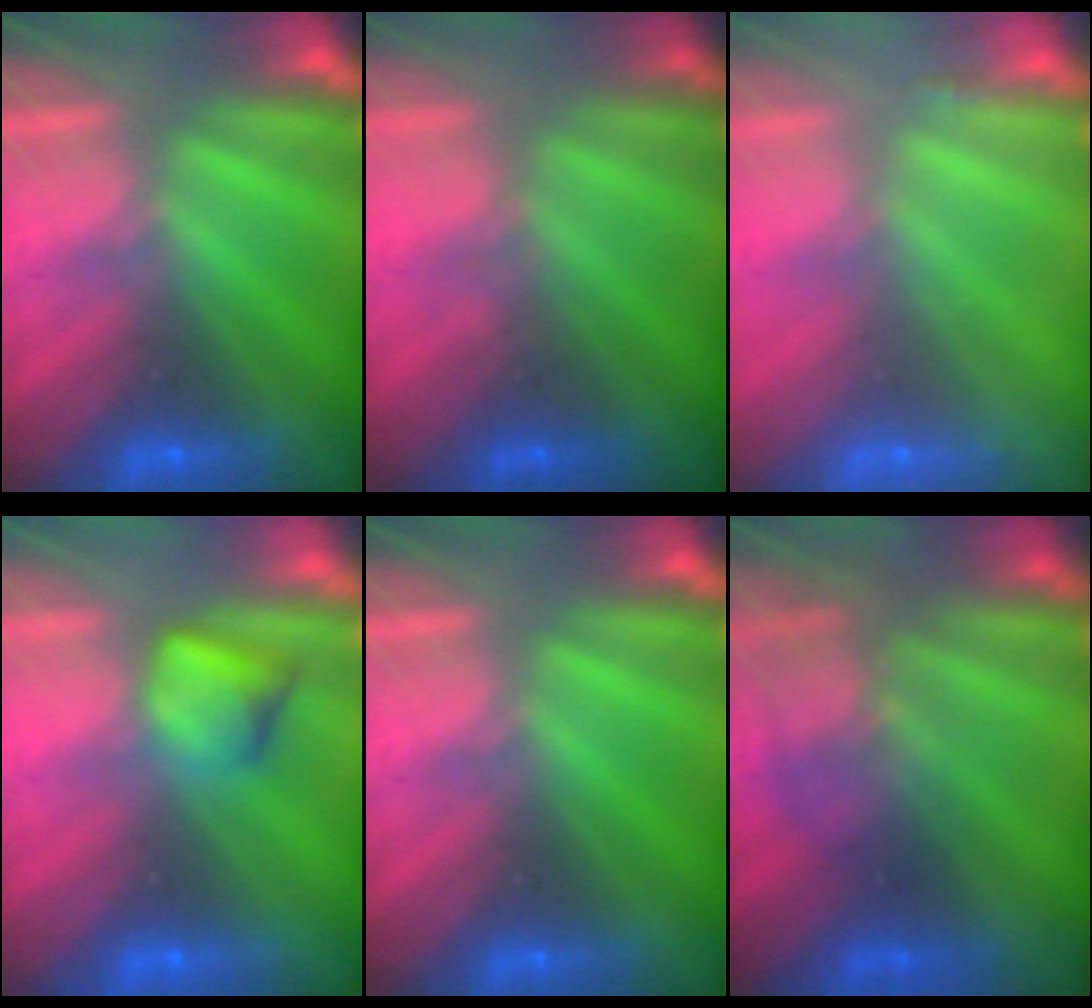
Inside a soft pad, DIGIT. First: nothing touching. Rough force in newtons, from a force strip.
{"total": 1.8}
{"total": 2.2}
{"total": 4.6}
{"total": 0.0}
{"total": 2.2}